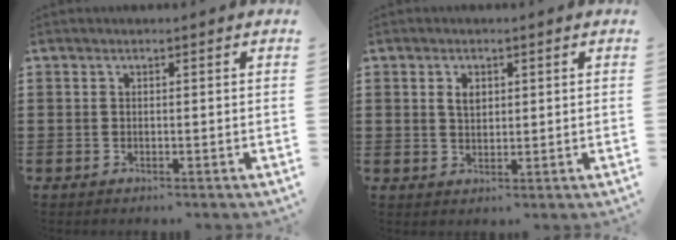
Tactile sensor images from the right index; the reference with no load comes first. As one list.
[{"total": 2.3, "force": [0.8, 1.4, 1.6], "torque": [-0.035, 0.007, 0.014]}]